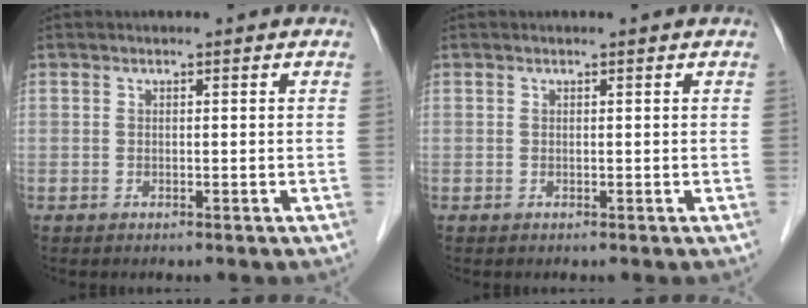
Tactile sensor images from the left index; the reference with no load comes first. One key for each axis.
{"total": 0.0}